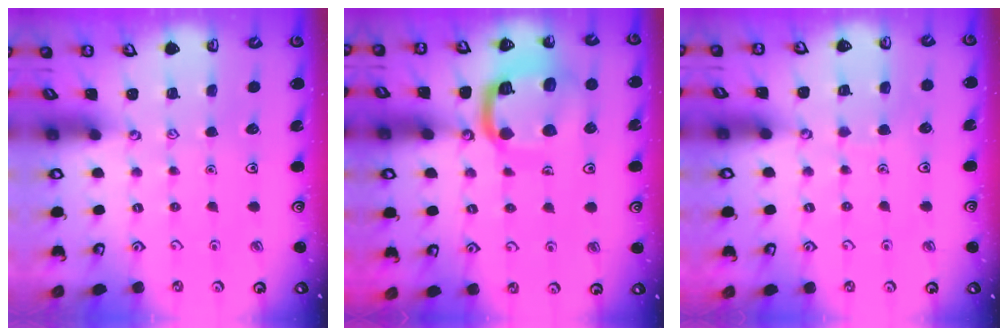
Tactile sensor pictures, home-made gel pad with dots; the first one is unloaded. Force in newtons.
{"total": 15.5, "press": 15.5, "slide": 1.2}
{"total": 3.1, "press": 3.1, "slide": 0.3}